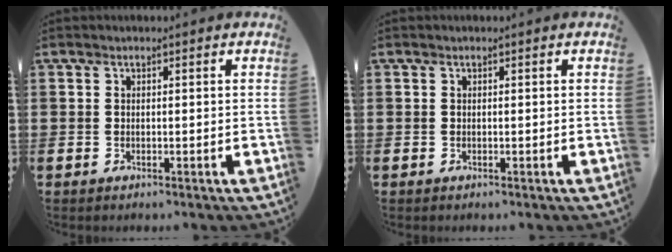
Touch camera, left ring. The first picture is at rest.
{"total": 0.0}